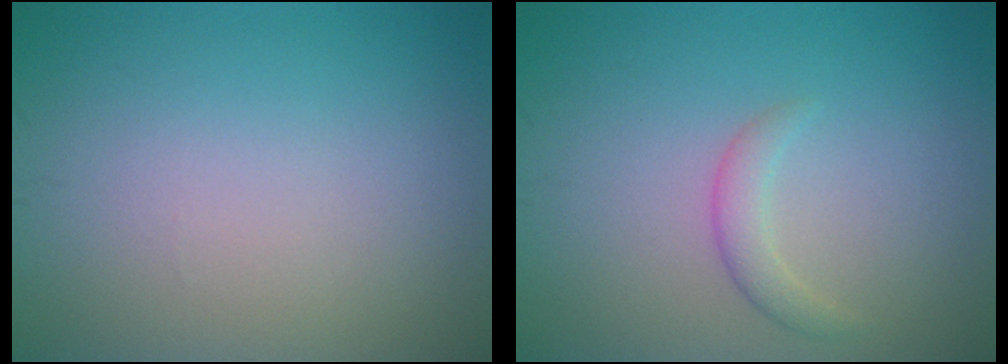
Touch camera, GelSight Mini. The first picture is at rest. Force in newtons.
{"total": 1.6, "press": 1.6, "slide": 0.1}